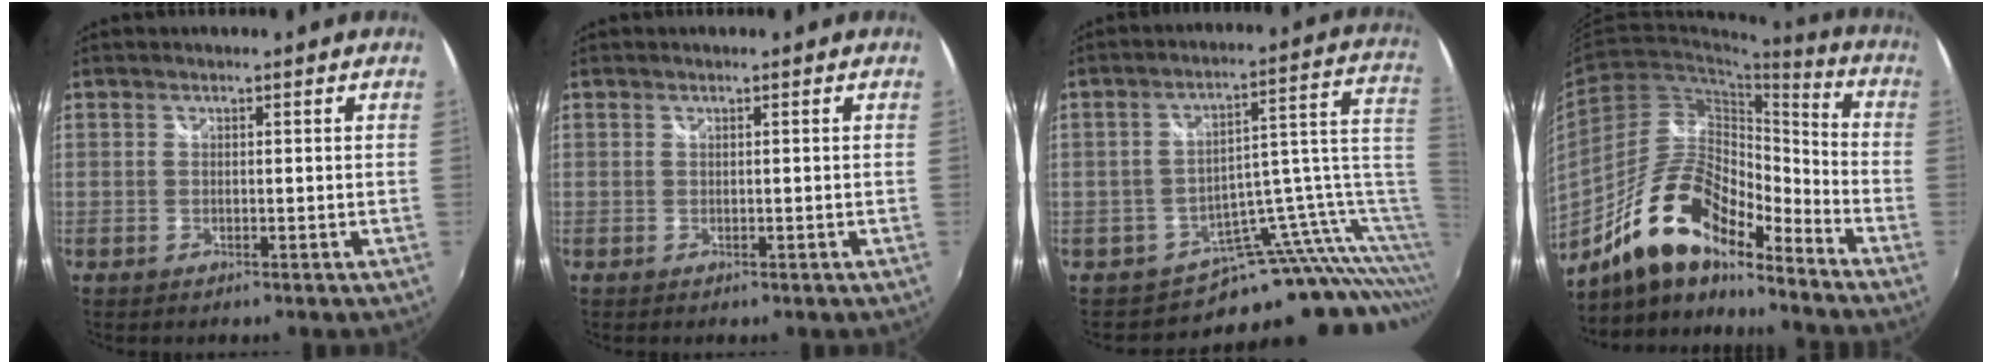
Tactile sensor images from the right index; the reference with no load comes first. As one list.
[{"total": 0.0}, {"total": 11.0, "force": [-6.5, 4.9, 7.4], "torque": [-0.074, 0.027, -0.108]}, {"total": 17.5, "force": [-12.6, 5.8, 10.7], "torque": [-0.200, 0.007, -0.235]}]